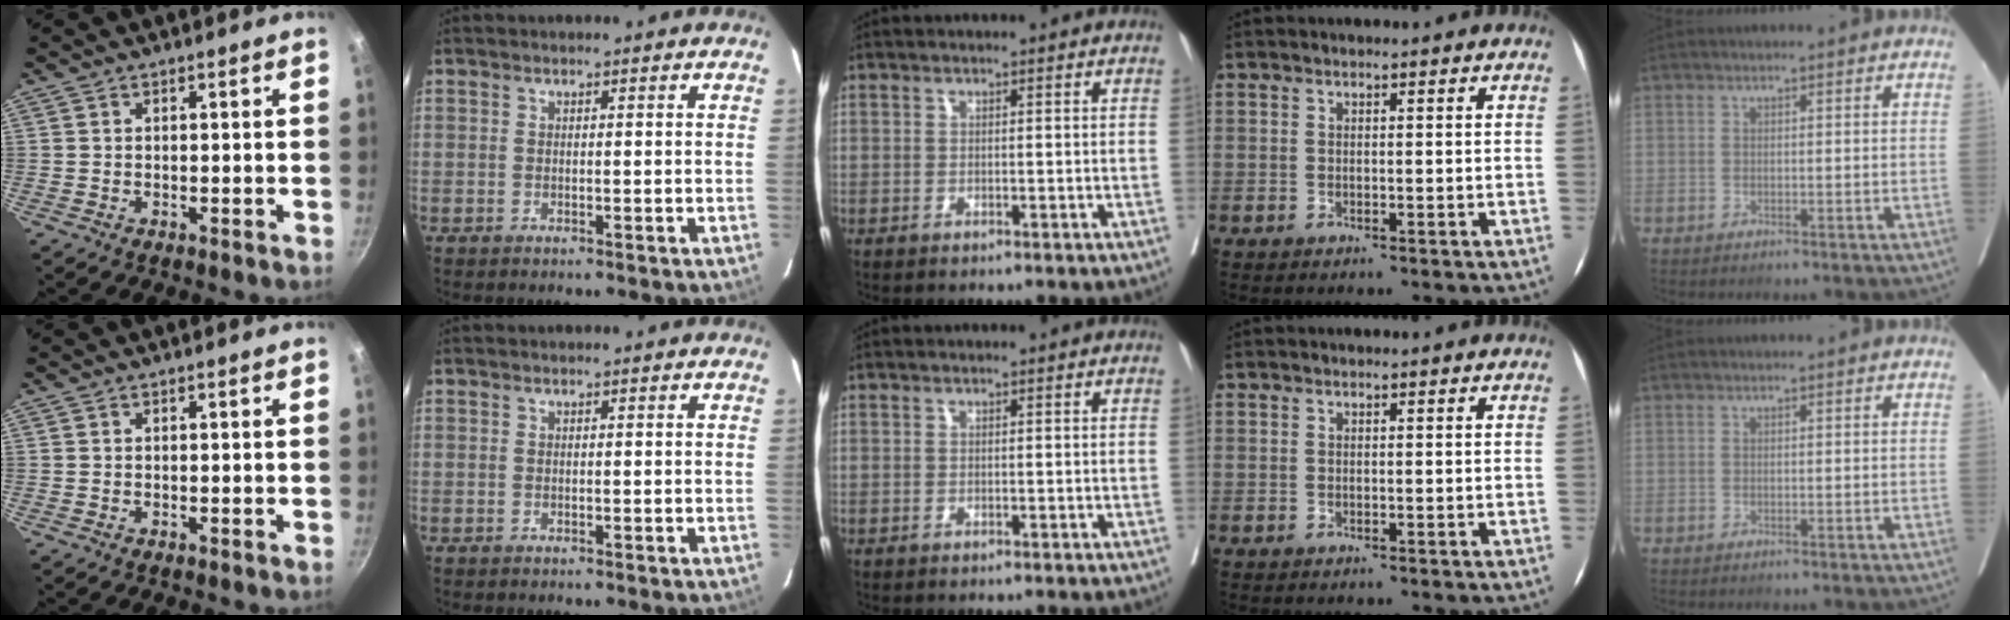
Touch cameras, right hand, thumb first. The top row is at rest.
{}